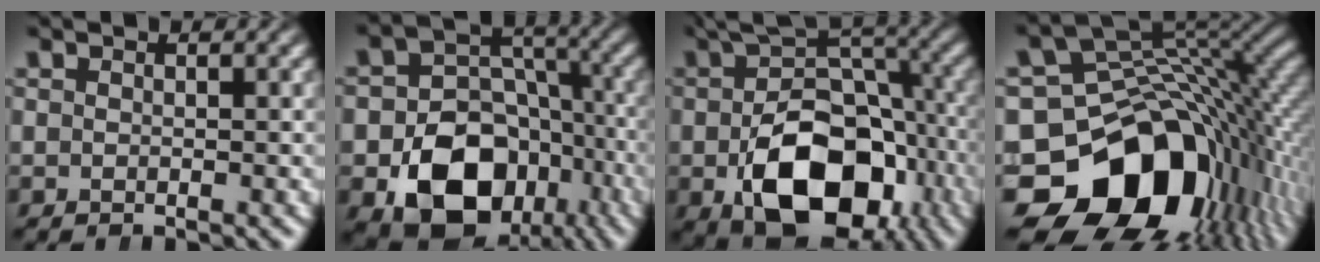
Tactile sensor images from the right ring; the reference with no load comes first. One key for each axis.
{"total": 12.4, "fx": -4.4, "fy": 9.0, "fz": 7.4, "tx": -0.117, "ty": -0.043, "tz": -0.053}
{"total": 15.0, "fx": -4.3, "fy": 8.9, "fz": 11.3, "tx": -0.182, "ty": -0.039, "tz": -0.044}
{"total": 24.1, "fx": -5.9, "fy": 16.4, "fz": 16.7, "tx": -0.268, "ty": -0.064, "tz": -0.071}